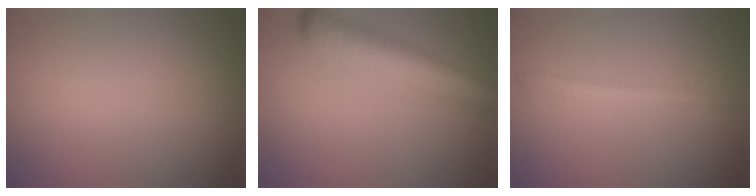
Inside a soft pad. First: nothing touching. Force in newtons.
{"total": 6.1, "press": 6.1, "slide": 0.3}
{"total": 1.7, "press": 1.7, "slide": 0.1}